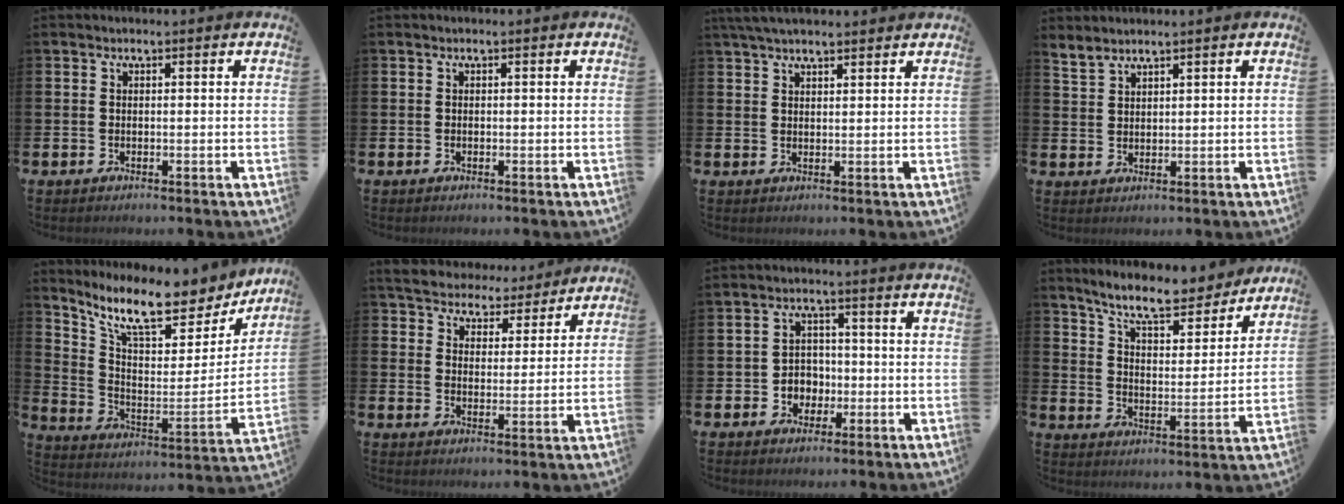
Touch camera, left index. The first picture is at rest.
{"total": 0.0}
{"total": 3.7, "force": [3.4, 0.7, 1.4], "torque": [-0.036, -0.002, 0.064]}
{"total": 2.4, "force": [2.4, 0.3, 0.2], "torque": [-0.002, -0.011, 0.044]}
{"total": 11.2, "force": [9.5, 3.0, 5.1], "torque": [-0.127, -0.068, 0.160]}
{"total": 5.6, "force": [5.4, 1.5, 0.2], "torque": [-0.025, -0.043, 0.093]}
{"total": 3.4, "force": [-1.0, 3.2, 0.8], "torque": [-0.018, 0.000, -0.026]}
{"total": 9.5, "force": [8.7, 1.8, 3.5], "torque": [-0.085, -0.056, 0.150]}